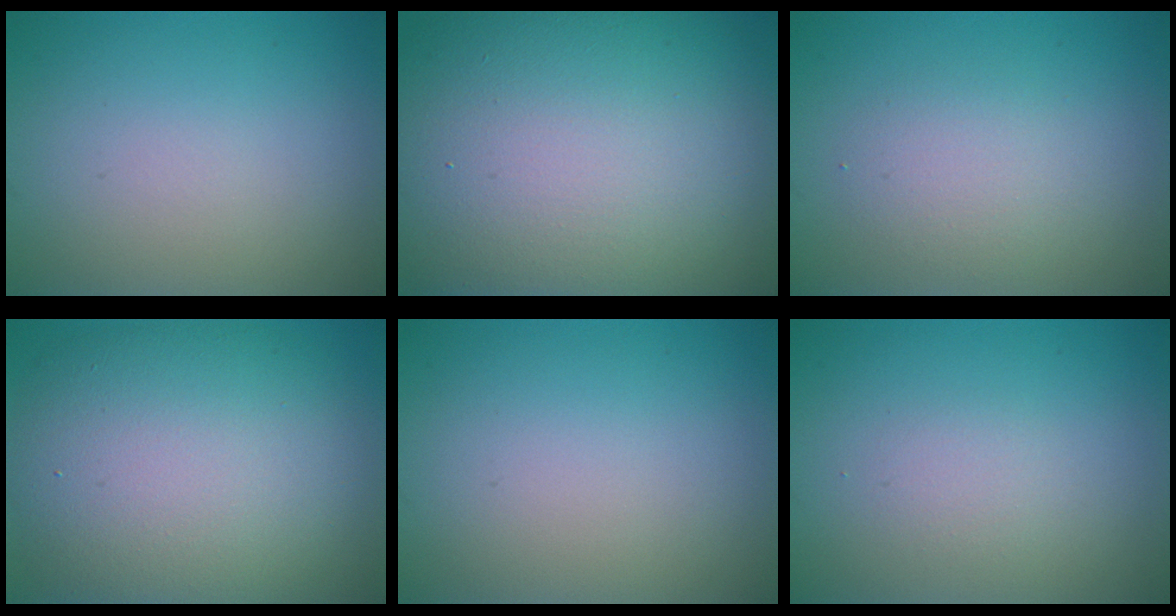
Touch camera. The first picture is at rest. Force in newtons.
{"total": 19.1, "press": 19.1, "slide": 1.1}
{"total": 2.3, "press": 2.3, "slide": 0.2}
{"total": 12.1, "press": 12.1, "slide": 0.6}
{"total": 0.0}
{"total": 1.2, "press": 1.2, "slide": 0.1}